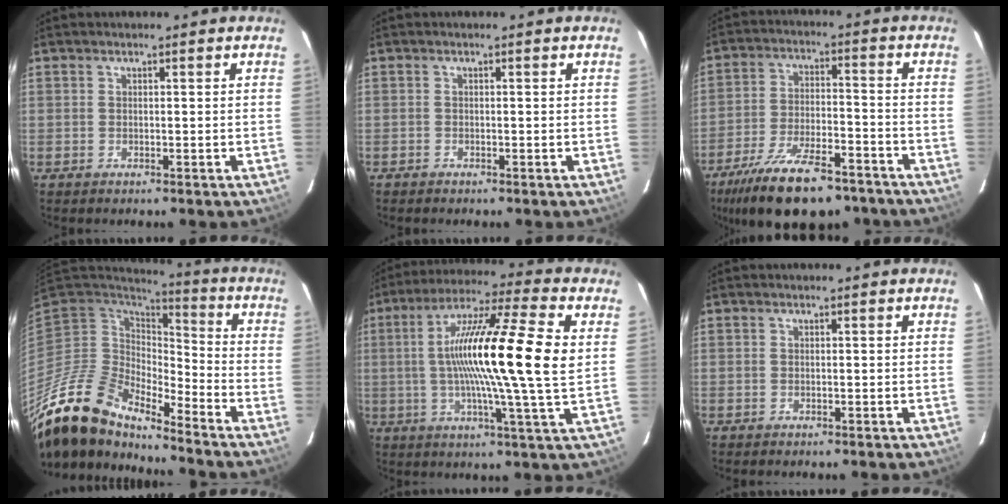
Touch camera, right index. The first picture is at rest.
{"total": 0.6, "force": [-0.5, 0.3, -0.1], "torque": [-0.001, 0.002, -0.011]}
{"total": 20.1, "force": [-14.9, 7.4, 11.4], "torque": [-0.226, -0.026, -0.230]}
{"total": 18.6, "force": [-16.2, 4.4, 7.9], "torque": [-0.160, -0.030, -0.315]}
{"total": 19.5, "force": [2.6, 0.1, 19.4], "torque": [-0.331, 0.013, 0.025]}
{"total": 0.0}